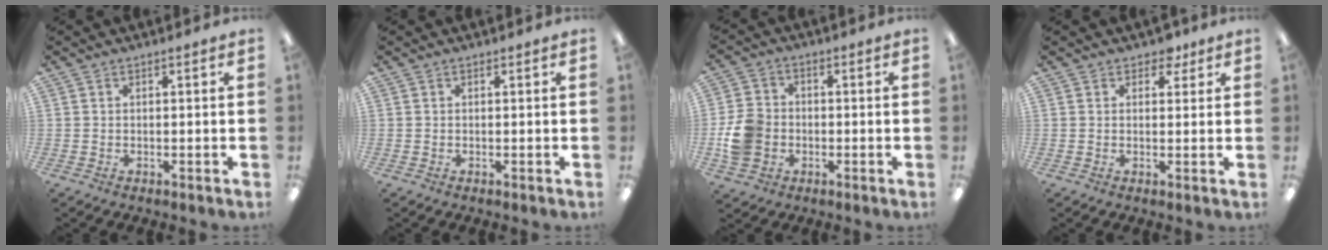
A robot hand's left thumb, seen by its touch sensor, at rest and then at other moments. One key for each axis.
{"total": 0.0}
{"total": 9.1, "fx": -1.7, "fy": 7.7, "fz": 4.5, "tx": -0.097, "ty": 0.014, "tz": -0.033}
{"total": 3.5, "fx": 2.3, "fy": 2.3, "fz": 1.2, "tx": -0.004, "ty": -0.006, "tz": 0.039}